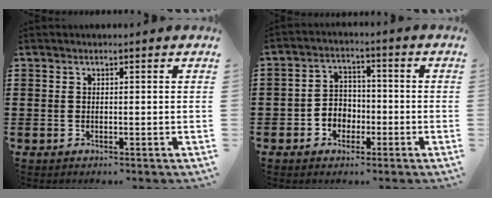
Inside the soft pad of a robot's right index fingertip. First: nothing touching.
{"total": 3.9, "force": [-2.0, 3.2, 1.1], "torque": [-0.032, 0.011, -0.043]}